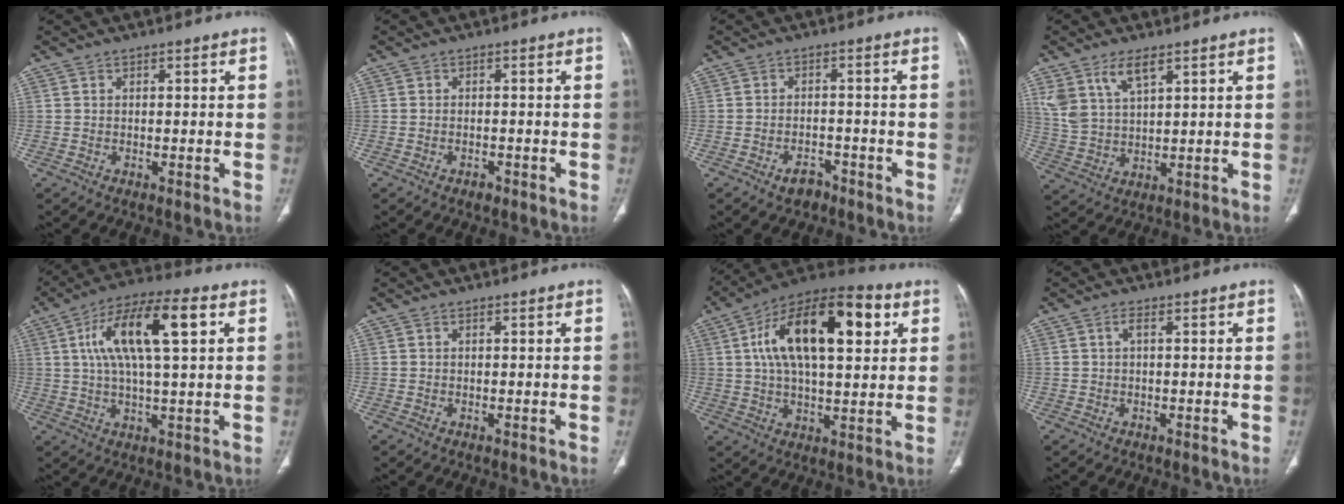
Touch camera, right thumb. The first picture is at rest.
{"total": 1.3, "force": [-1.0, 0.7, 0.6], "torque": [-0.012, 0.005, -0.012]}
{"total": 3.4, "force": [-2.5, 1.9, 1.3], "torque": [-0.018, 0.018, -0.033]}
{"total": 7.8, "force": [4.7, 3.2, 5.4], "torque": [-0.109, -0.017, 0.104]}
{"total": 15.8, "force": [4.5, 4.8, 14.4], "torque": [-0.268, 0.017, 0.073]}
{"total": 0.0}
{"total": 22.7, "force": [6.6, 10.1, 19.2], "torque": [-0.310, 0.016, 0.098]}
{"total": 1.3, "force": [0.3, 0.4, 1.2], "torque": [-0.029, 0.006, 0.008]}